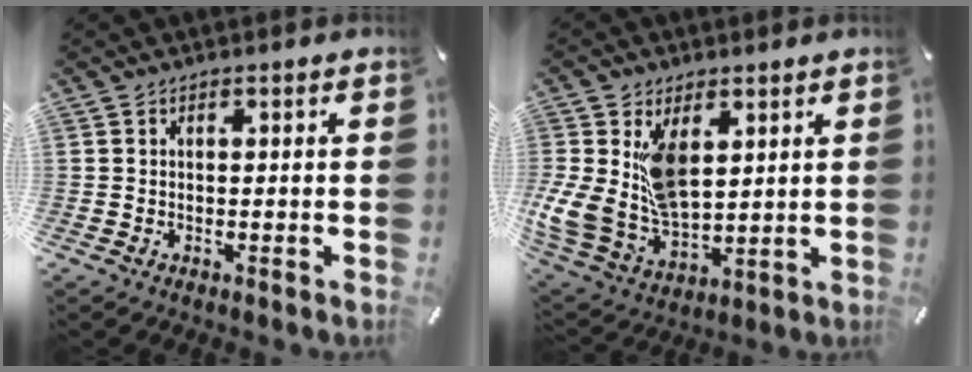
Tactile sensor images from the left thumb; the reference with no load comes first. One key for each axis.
{"total": 14.5, "fx": 4.1, "fy": 10.1, "fz": 9.5, "tx": -0.207, "ty": -0.025, "tz": 0.079}